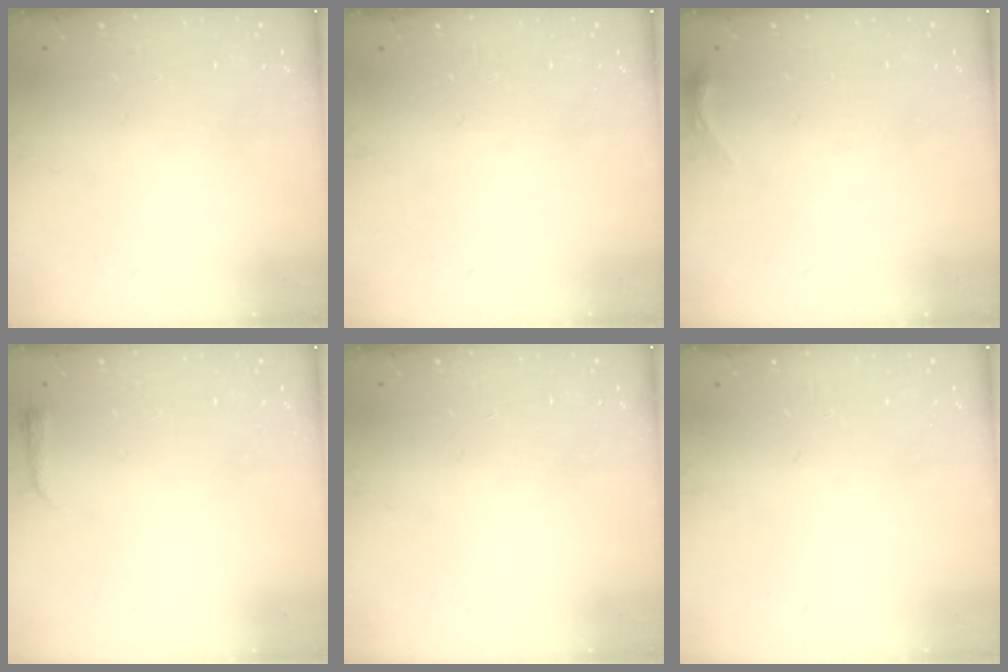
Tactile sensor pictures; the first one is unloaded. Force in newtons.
{"total": 0.0}
{"total": 3.9, "press": 3.8, "slide": 0.7}
{"total": 3.0, "press": 2.9, "slide": 0.6}
{"total": 0.0}
{"total": 0.0}